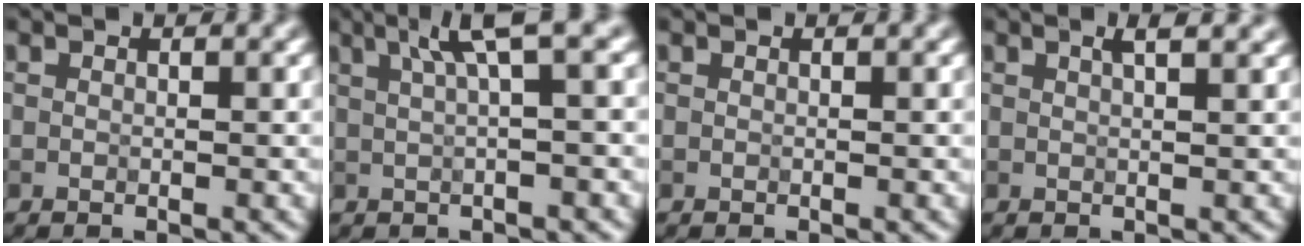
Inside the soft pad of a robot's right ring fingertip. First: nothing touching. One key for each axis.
{"total": 4.5, "fx": 2.0, "fy": 0.8, "fz": 3.9, "tx": -0.055, "ty": 0.015, "tz": 0.031}
{"total": 0.0}
{"total": 2.8, "fx": 1.5, "fy": 1.1, "fz": 2.1, "tx": -0.006, "ty": 0.009, "tz": -0.002}